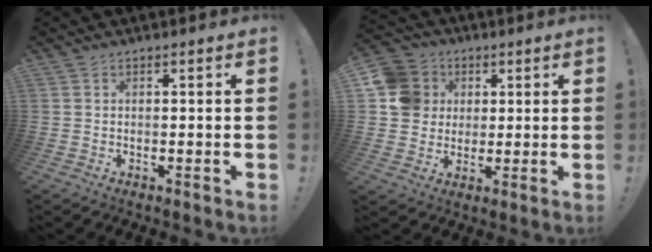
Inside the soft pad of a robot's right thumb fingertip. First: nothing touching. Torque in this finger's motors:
{"motor_torque": [0.67, 1.54, 0.40, 0.02, -0.02]}